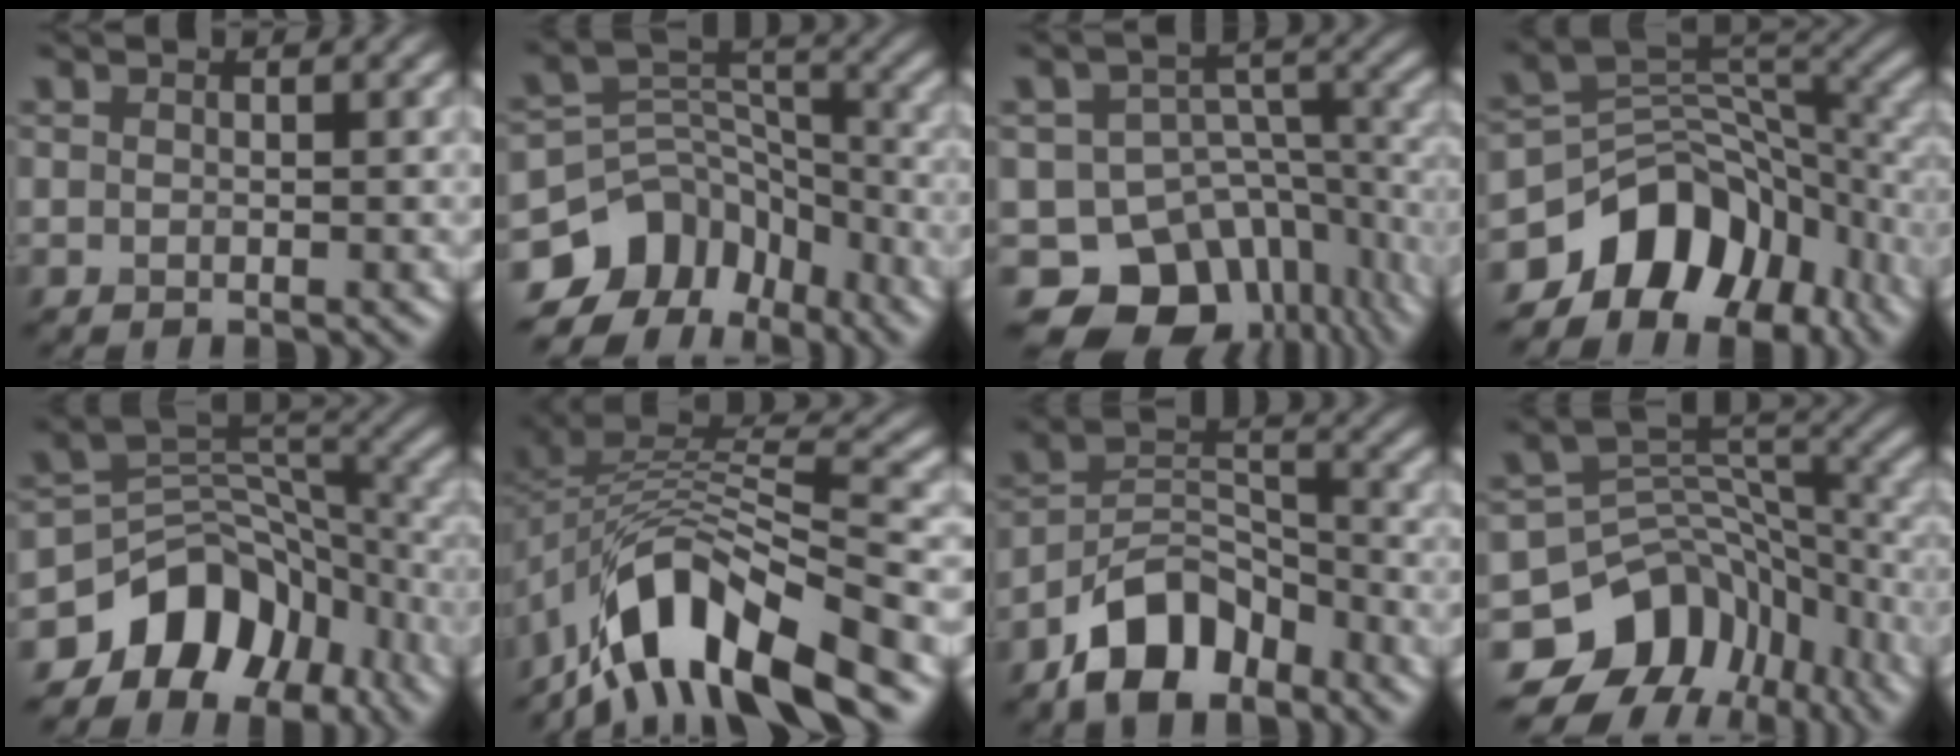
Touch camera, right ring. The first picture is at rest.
{"total": 9.4, "force": [-6.1, 6.5, 3.1], "torque": [-0.043, 0.024, -0.106]}
{"total": 11.6, "force": [-7.7, 7.5, 4.5], "torque": [-0.050, -0.001, -0.113]}
{"total": 9.9, "force": [-6.1, 6.4, 4.4], "torque": [-0.054, 0.007, -0.114]}
{"total": 9.4, "force": [-6.1, 6.1, 3.7], "torque": [-0.040, 0.010, -0.111]}
{"total": 11.2, "force": [-7.1, 4.4, 7.5], "torque": [-0.124, 0.004, -0.136]}
{"total": 7.9, "force": [-5.3, 4.1, 4.2], "torque": [-0.063, 0.008, -0.109]}
{"total": 11.5, "force": [-6.6, 8.2, 4.6], "torque": [-0.076, 0.018, -0.104]}